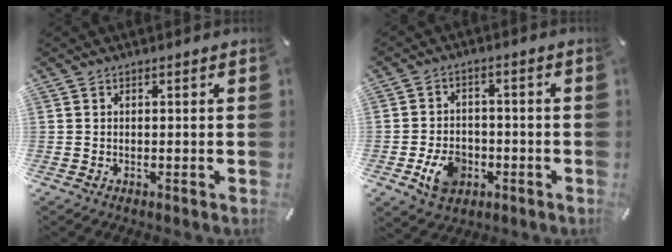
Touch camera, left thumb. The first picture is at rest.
{"total": 8.2, "force": [-2.9, 6.3, 4.4], "torque": [-0.087, 0.014, -0.051]}